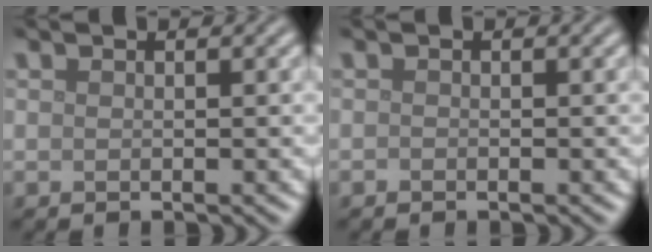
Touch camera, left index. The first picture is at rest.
{"total": 0.0}